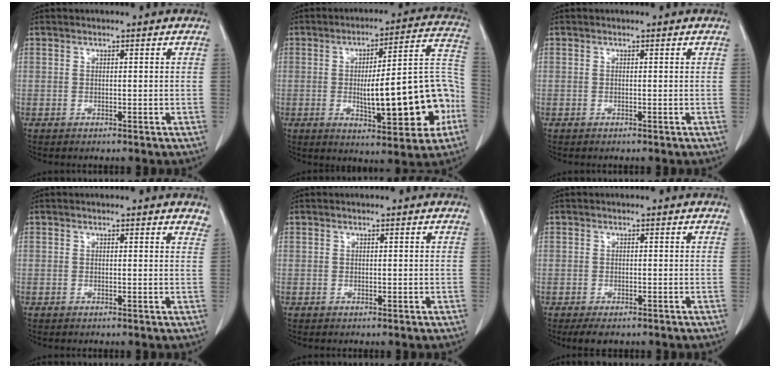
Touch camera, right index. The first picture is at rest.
{"total": 18.7, "force": [-4.1, 3.8, 17.8], "torque": [-0.220, 0.032, -0.047]}
{"total": 0.0}
{"total": 2.2, "force": [2.0, 0.6, 0.6], "torque": [-0.004, -0.006, 0.004]}
{"total": 0.0}
{"total": 2.7, "force": [-1.9, 1.6, 1.3], "torque": [-0.019, -0.001, -0.021]}